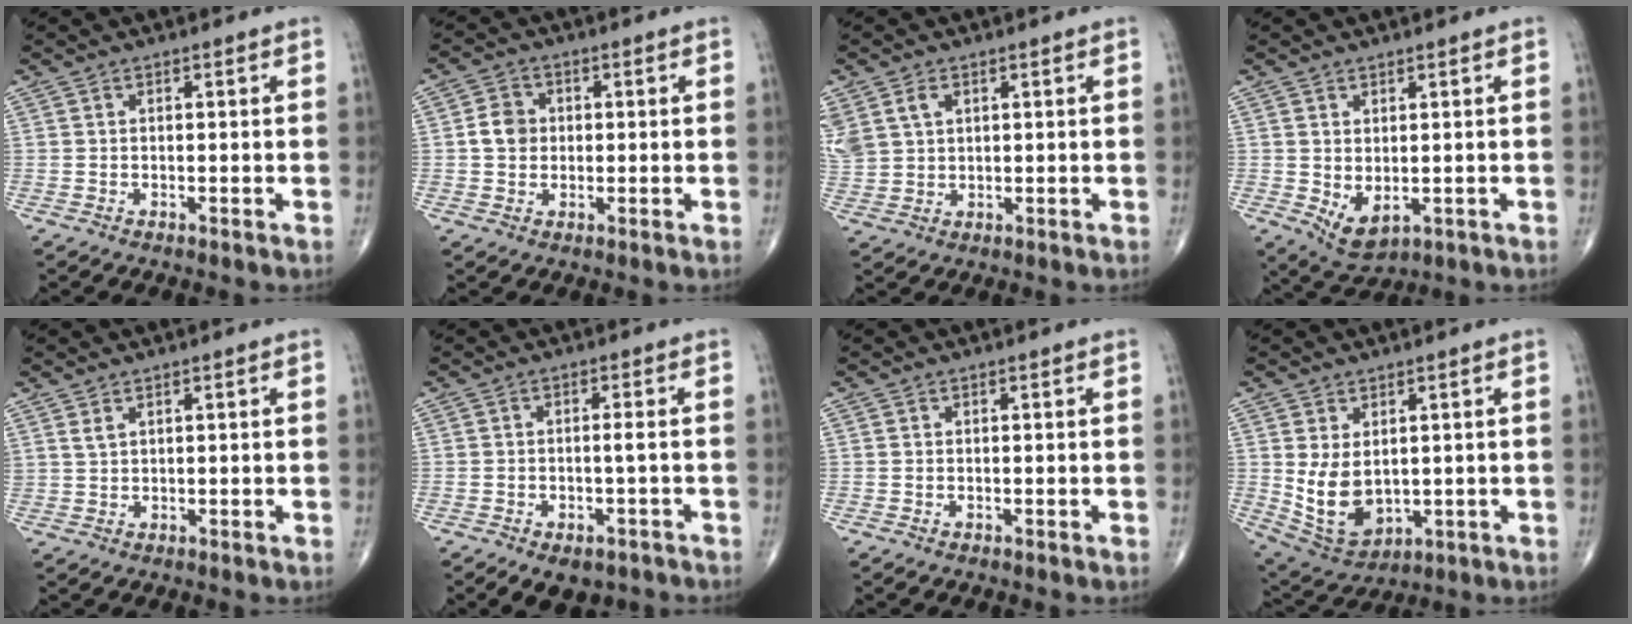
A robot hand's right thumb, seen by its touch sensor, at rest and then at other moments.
{"total": 4.7, "force": [0.2, 4.0, 2.4], "torque": [-0.032, 0.009, -0.002]}
{"total": 8.9, "force": [3.5, 6.4, 5.1], "torque": [-0.131, 0.005, 0.081]}
{"total": 5.3, "force": [-0.6, 3.0, 4.3], "torque": [-0.065, -0.007, 0.008]}
{"total": 1.6, "force": [1.1, 0.7, 0.9], "torque": [-0.015, -0.003, 0.027]}
{"total": 6.8, "force": [-4.2, 3.1, 4.3], "torque": [-0.052, 0.023, -0.053]}
{"total": 0.0}
{"total": 9.8, "force": [0.4, 6.5, 7.4], "torque": [-0.121, -0.013, 0.034]}